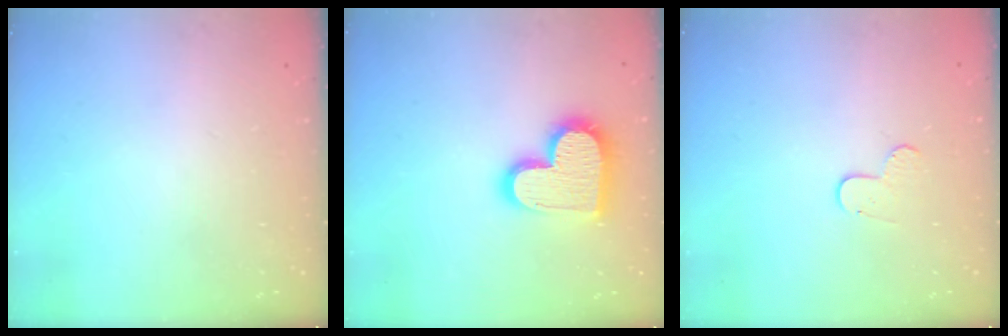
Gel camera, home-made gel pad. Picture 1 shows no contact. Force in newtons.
{"total": 17.6, "press": 17.5, "slide": 1.2}
{"total": 6.5, "press": 6.5, "slide": 0.6}